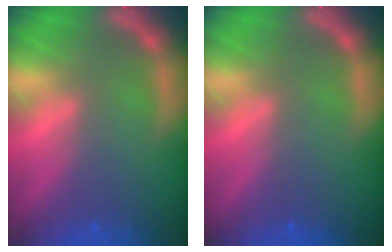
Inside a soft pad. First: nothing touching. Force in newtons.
{"total": 0.0}